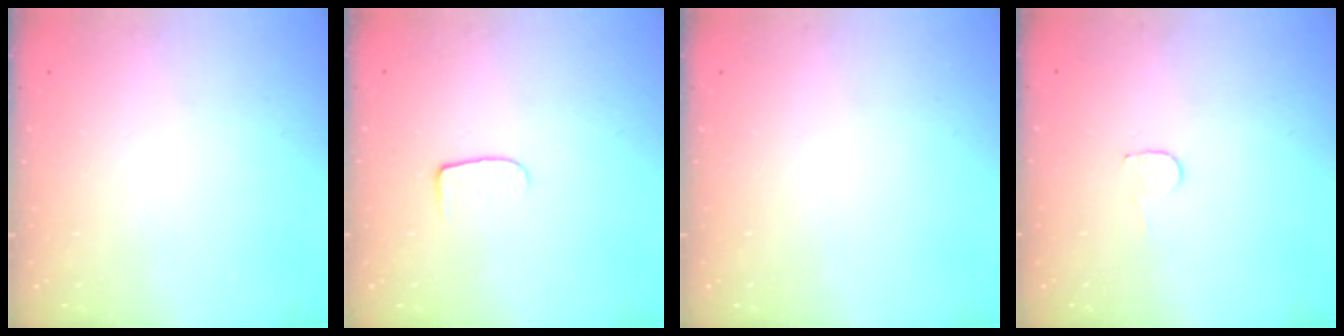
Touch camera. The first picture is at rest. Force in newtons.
{"total": 6.5, "press": 6.5, "slide": 0.7}
{"total": 0.0}
{"total": 3.7, "press": 3.7, "slide": 0.3}